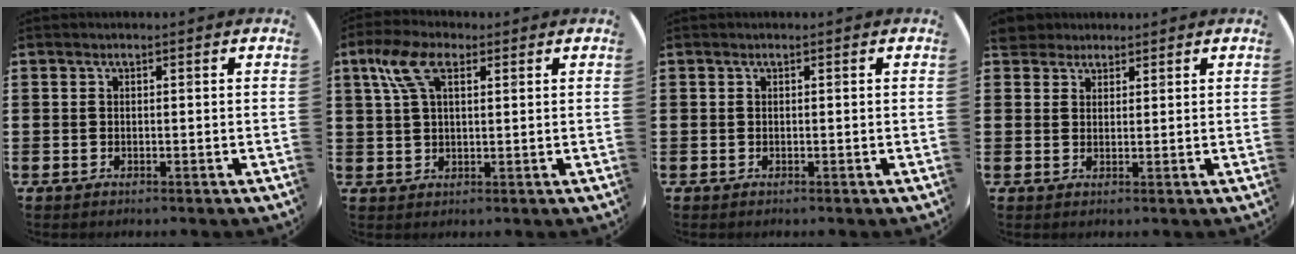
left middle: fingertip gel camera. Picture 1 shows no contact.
{"total": 6.3, "force": [3.1, 3.0, 4.6], "torque": [-0.100, 0.012, 0.055]}
{"total": 0.0}
{"total": 3.0, "force": [2.7, 1.3, 0.1], "torque": [-0.003, 0.001, 0.052]}